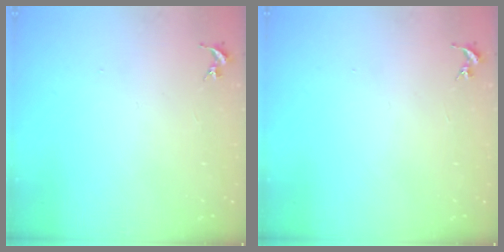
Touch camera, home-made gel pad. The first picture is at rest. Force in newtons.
{"total": 0.0}